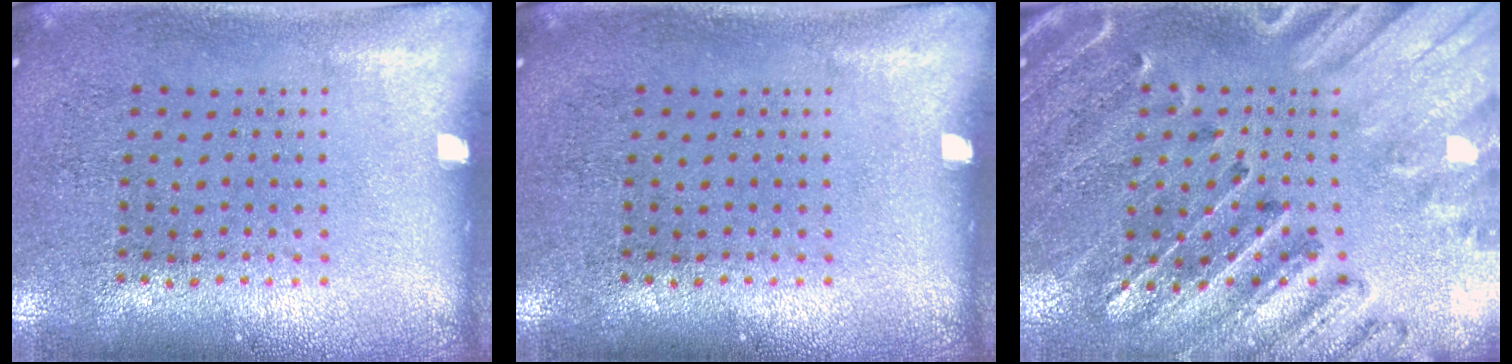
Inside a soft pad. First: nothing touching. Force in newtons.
{"total": 0.0}
{"total": 2.7, "press": 2.6, "slide": 0.8}